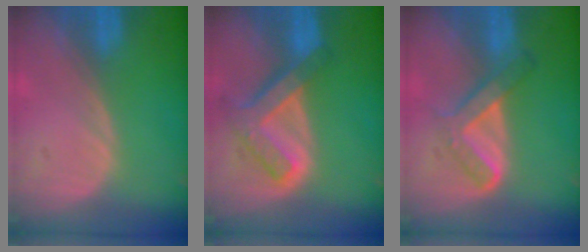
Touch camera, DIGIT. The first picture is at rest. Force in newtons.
{"total": 7.6, "press": 6.5, "slide": 4.0}
{"total": 5.4, "press": 5.1, "slide": 1.6}